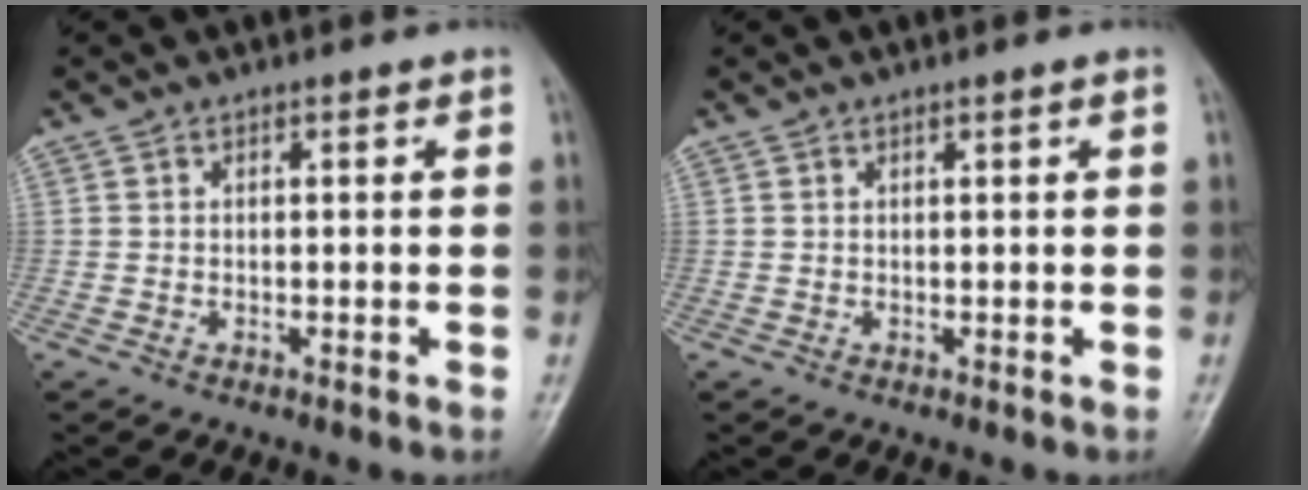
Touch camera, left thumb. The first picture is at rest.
{"total": 0.5, "force": [0.2, 0.0, 0.5], "torque": [-0.009, 0.000, 0.005]}